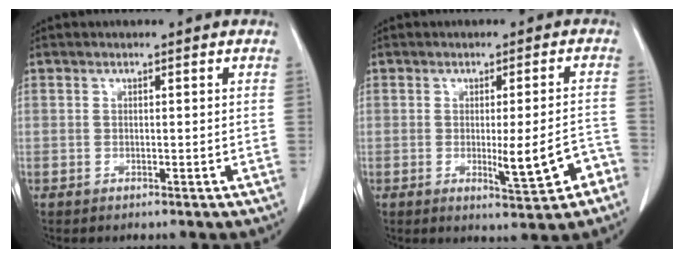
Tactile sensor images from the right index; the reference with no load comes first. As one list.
[{"total": 7.1, "force": [-2.8, 1.0, 6.5], "torque": [-0.082, -0.001, -0.028]}]